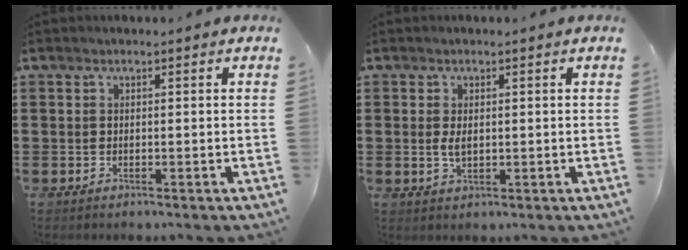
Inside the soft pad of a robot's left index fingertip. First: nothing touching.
{"total": 2.3, "force": [0.0, 1.1, 2.0], "torque": [-0.048, 0.001, -0.003]}